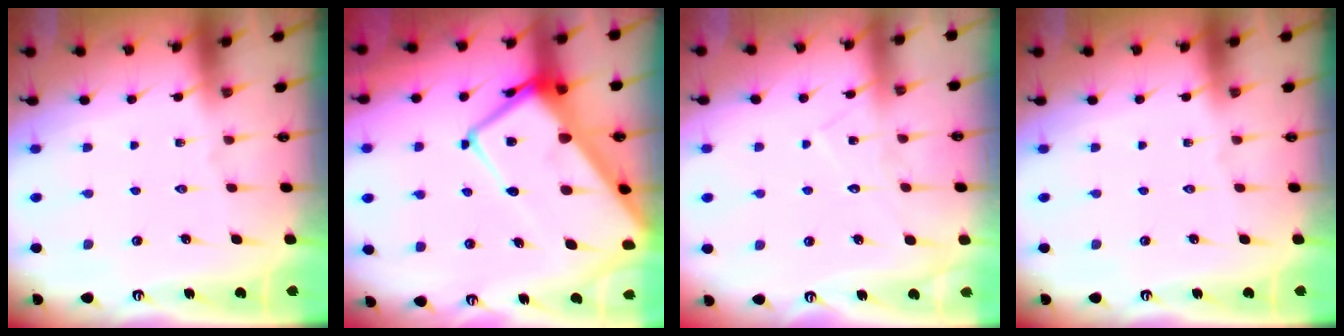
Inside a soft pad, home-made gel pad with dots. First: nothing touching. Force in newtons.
{"total": 18.0, "press": 17.9, "slide": 1.6}
{"total": 7.2, "press": 7.2, "slide": 0.6}
{"total": 0.0}